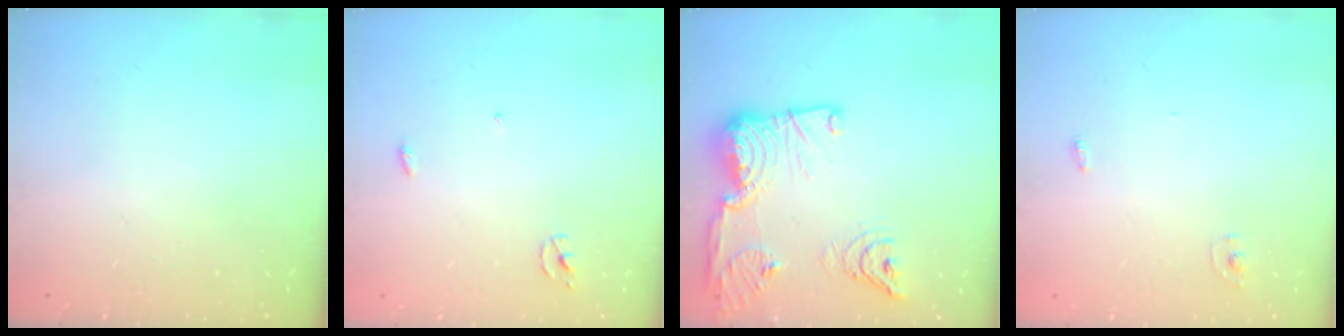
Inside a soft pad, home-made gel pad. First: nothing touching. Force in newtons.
{"total": 2.3, "press": 2.3, "slide": 0.2}
{"total": 21.8, "press": 20.6, "slide": 6.9}
{"total": 2.4, "press": 2.4, "slide": 0.2}